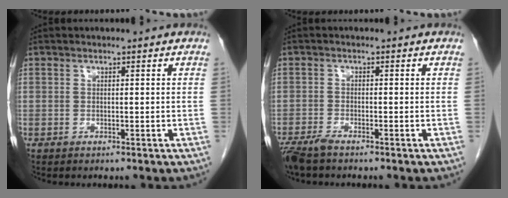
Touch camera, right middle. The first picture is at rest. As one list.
[{"total": 3.3, "force": [-2.7, 0.5, 1.9], "torque": [-0.039, -0.009, -0.051]}]